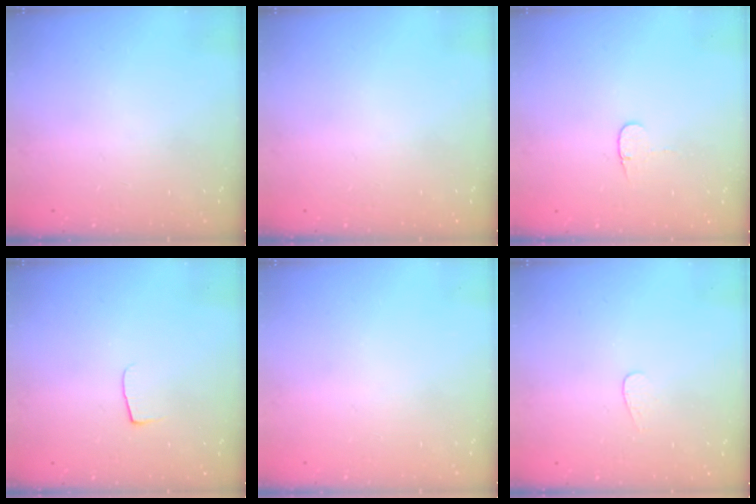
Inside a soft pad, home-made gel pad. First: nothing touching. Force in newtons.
{"total": 0.0}
{"total": 3.7, "press": 3.7, "slide": 0.4}
{"total": 4.2, "press": 4.1, "slide": 0.5}
{"total": 0.0}
{"total": 3.5, "press": 3.5, "slide": 0.3}